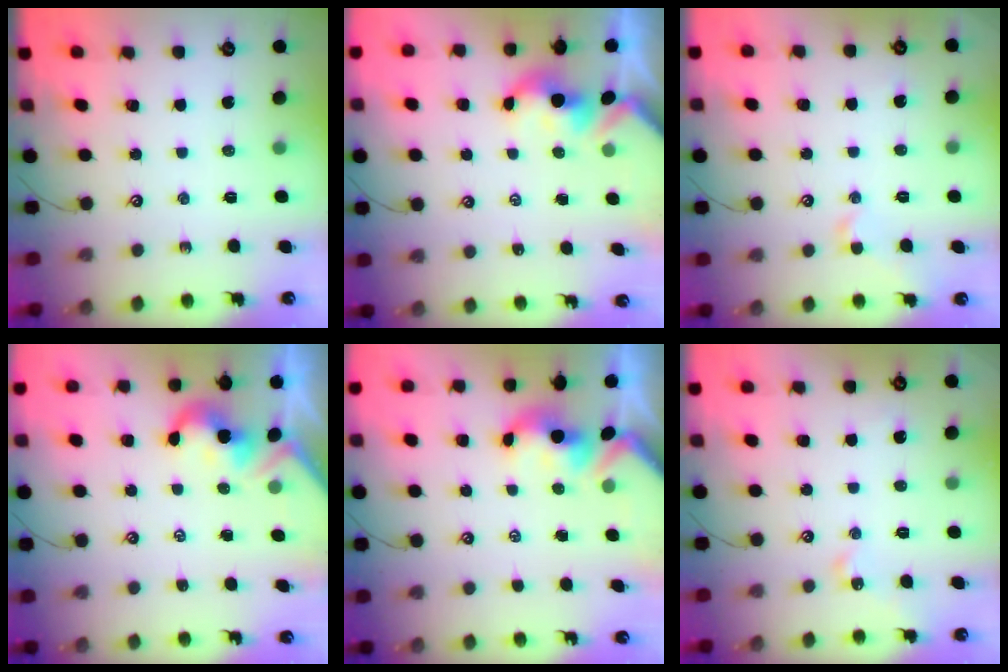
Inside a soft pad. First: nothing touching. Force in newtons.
{"total": 1.7, "press": 1.7, "slide": 0.2}
{"total": 0.9, "press": 0.8, "slide": 0.5}
{"total": 2.1, "press": 2.1, "slide": 0.4}
{"total": 1.7, "press": 1.5, "slide": 0.7}
{"total": 1.9, "press": 1.9, "slide": 0.1}